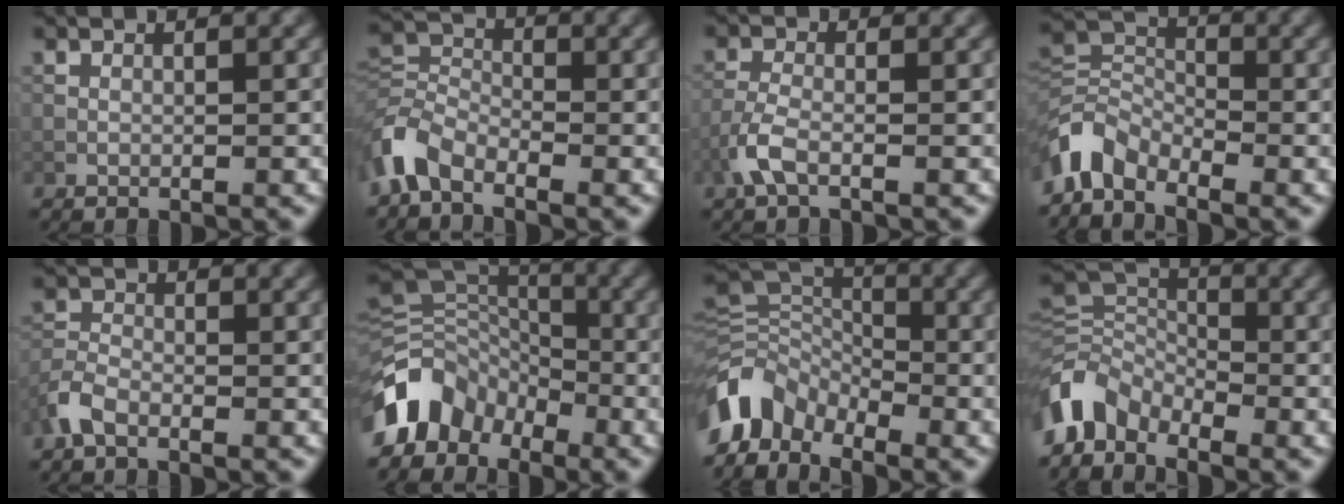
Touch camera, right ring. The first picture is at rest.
{"total": 5.0, "force": [-3.4, 2.6, 2.5], "torque": [-0.053, 0.000, -0.087]}
{"total": 2.6, "force": [-1.5, 1.0, 1.9], "torque": [-0.051, 0.001, -0.039]}
{"total": 4.8, "force": [-3.5, 2.6, 1.9], "torque": [-0.039, -0.001, -0.085]}
{"total": 2.7, "force": [-1.8, 1.3, 1.5], "torque": [-0.034, 0.004, -0.048]}
{"total": 7.9, "force": [-4.6, 5.4, 3.5], "torque": [-0.060, 0.001, -0.100]}
{"total": 6.3, "force": [-4.4, 3.6, 2.7], "torque": [-0.051, -0.006, -0.094]}
{"total": 5.7, "force": [-4.0, 3.3, 2.3], "torque": [-0.041, -0.003, -0.091]}